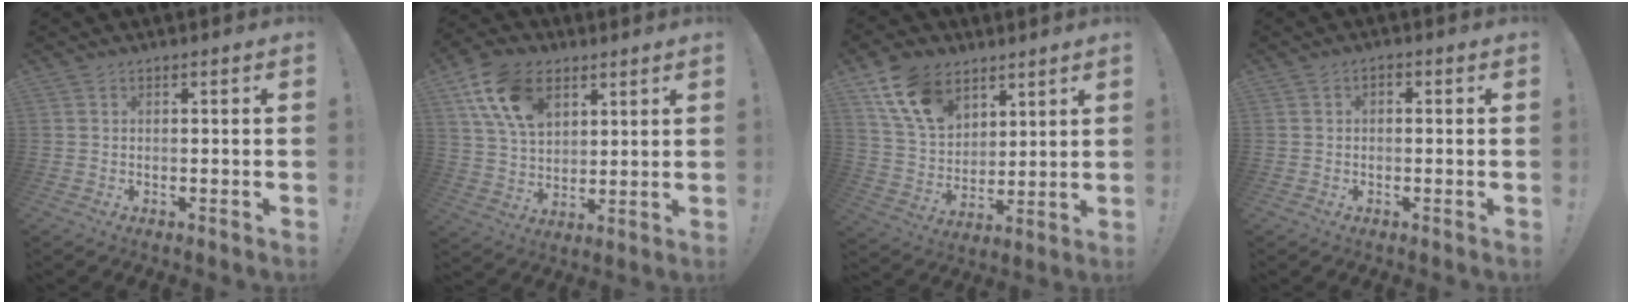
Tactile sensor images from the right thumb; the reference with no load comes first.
{"total": 16.1, "force": [7.6, 10.7, 9.2], "torque": [-0.156, -0.025, 0.146]}
{"total": 14.9, "force": [8.7, 9.7, 7.1], "torque": [-0.132, -0.036, 0.171]}
{"total": 1.4, "force": [-1.0, 0.7, 0.5], "torque": [-0.014, 0.008, -0.018]}